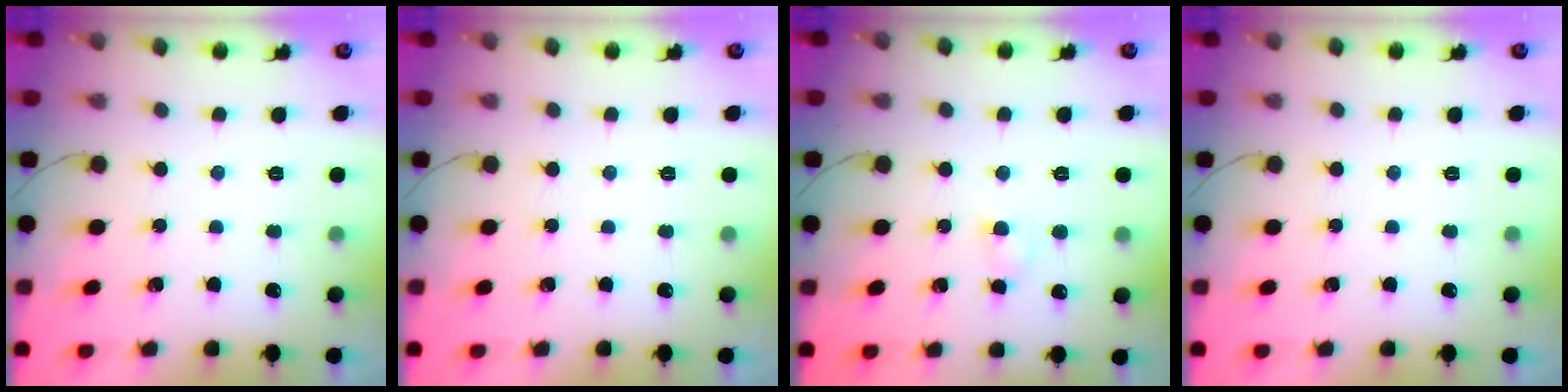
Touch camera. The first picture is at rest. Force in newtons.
{"total": 0.0}
{"total": 2.4, "press": 2.3, "slide": 0.9}
{"total": 0.0}